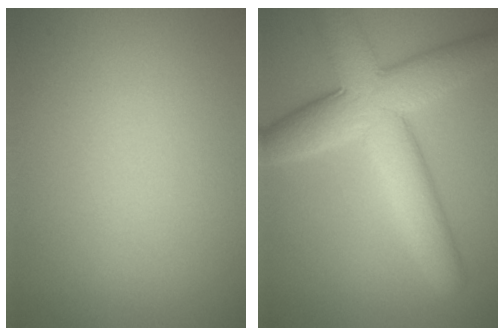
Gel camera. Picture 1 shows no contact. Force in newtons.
{"total": 8.6, "press": 8.6, "slide": 0.3}